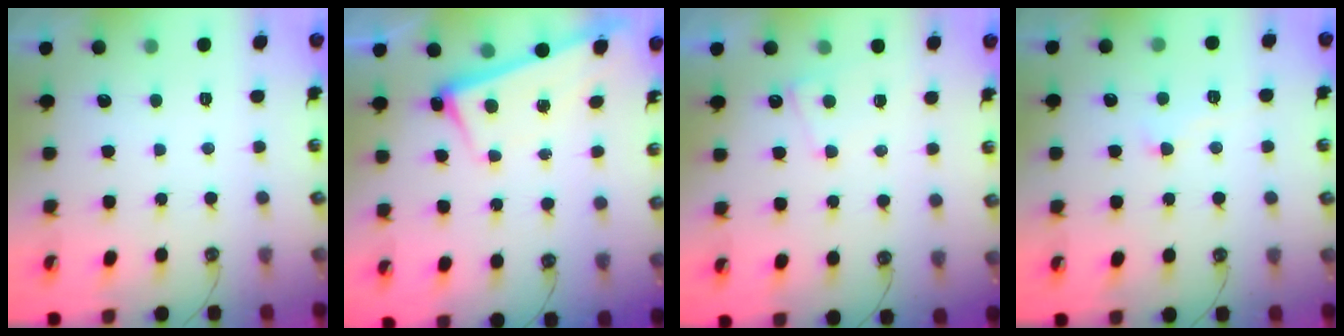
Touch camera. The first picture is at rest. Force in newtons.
{"total": 2.5, "press": 2.4, "slide": 0.6}
{"total": 1.0, "press": 0.7, "slide": 0.7}
{"total": 1.9, "press": 1.8, "slide": 0.8}